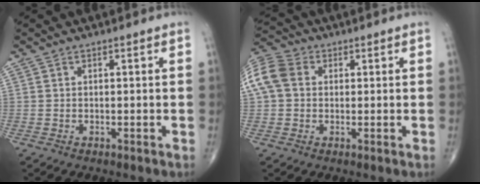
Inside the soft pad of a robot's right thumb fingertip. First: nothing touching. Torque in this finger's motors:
{"motor_torque": [0.19, 0.20, 0.72, 0.23, 0.23]}